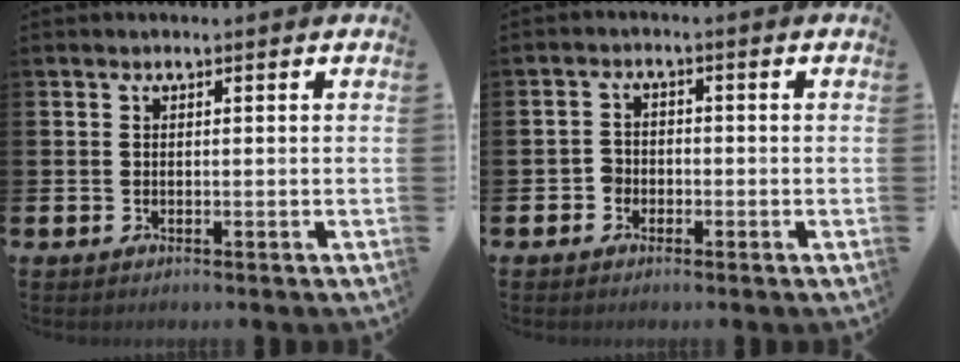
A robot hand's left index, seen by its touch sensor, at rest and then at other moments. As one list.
[{"total": 2.2, "force": [-1.3, 1.7, 0.2], "torque": [-0.012, 0.008, -0.030]}]